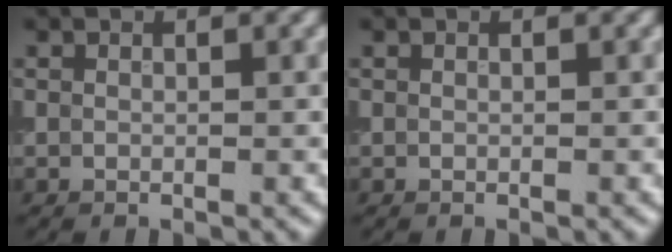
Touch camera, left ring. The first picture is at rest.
{"total": 0.0}